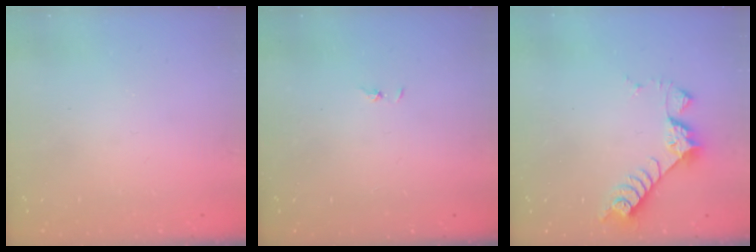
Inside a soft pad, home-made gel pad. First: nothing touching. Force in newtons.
{"total": 0.7, "press": 0.7, "slide": 0.1}
{"total": 7.0, "press": 7.0, "slide": 0.5}